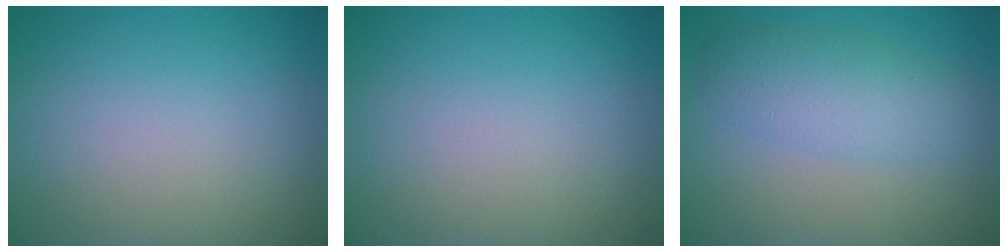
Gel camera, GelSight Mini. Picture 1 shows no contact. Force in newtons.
{"total": 0.0}
{"total": 4.1, "press": 4.1, "slide": 0.1}